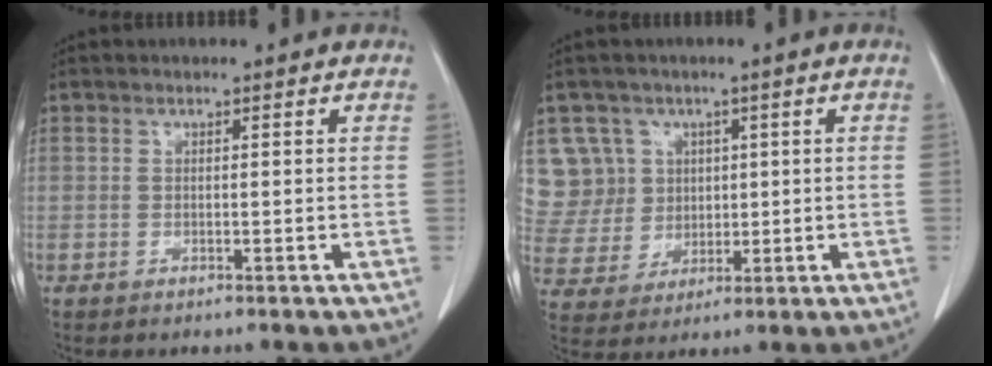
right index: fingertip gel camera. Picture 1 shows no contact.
{"total": 10.3, "force": [3.7, 9.6, 0.8], "torque": [-0.036, 0.048, 0.094]}